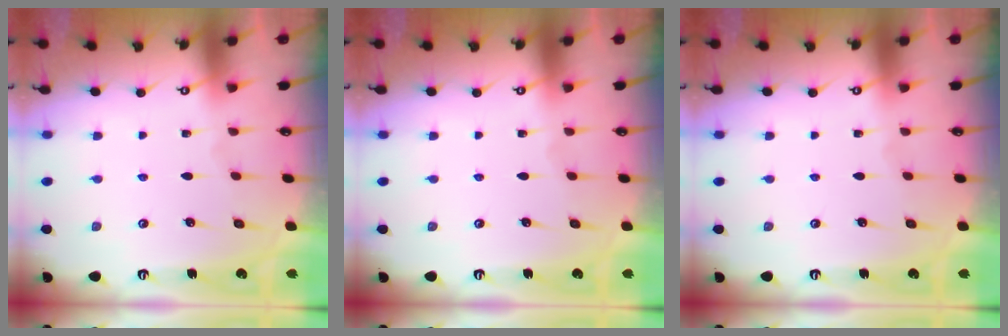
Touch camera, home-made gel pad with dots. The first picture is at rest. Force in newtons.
{"total": 0.0}
{"total": 0.0}